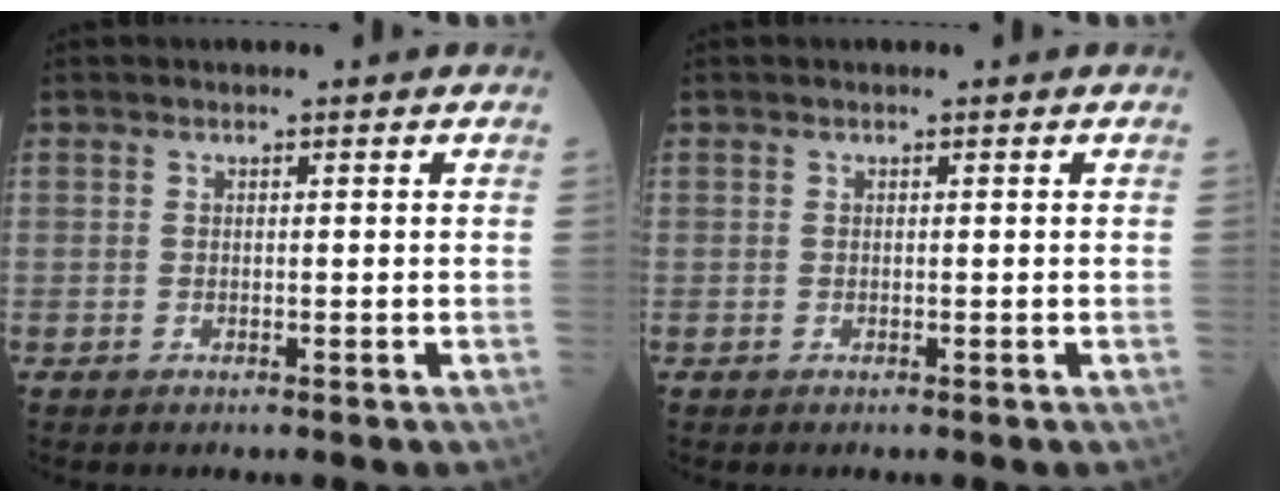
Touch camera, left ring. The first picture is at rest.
{"total": 0.0}